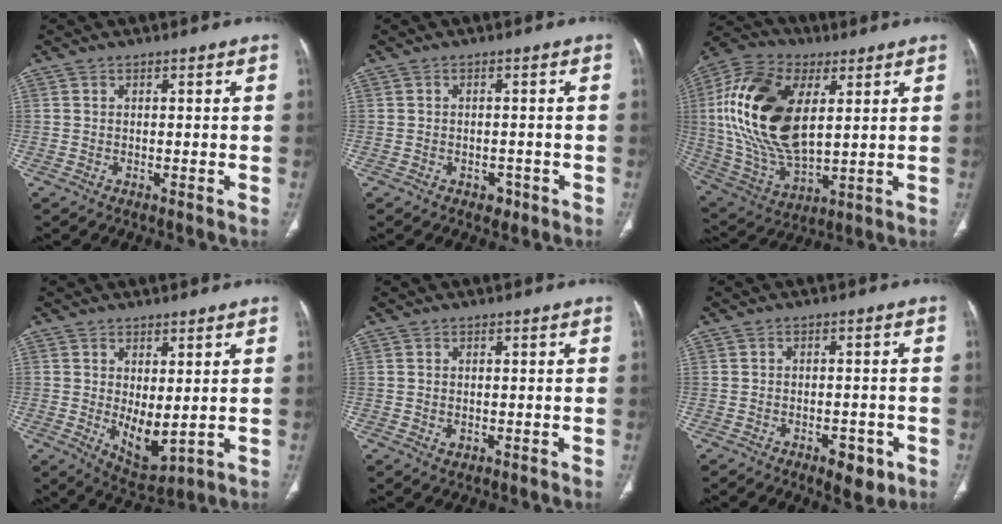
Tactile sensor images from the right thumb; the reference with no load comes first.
{"total": 2.1, "force": [-1.2, 1.5, 0.8], "torque": [-0.002, 0.005, -0.011]}
{"total": 24.4, "force": [5.0, 13.3, 19.8], "torque": [-0.393, -0.016, 0.090]}
{"total": 6.8, "force": [0.1, 3.2, 6.0], "torque": [-0.086, -0.020, 0.020]}
{"total": 1.3, "force": [-0.1, 1.1, 0.8], "torque": [-0.013, -0.002, 0.003]}
{"total": 5.2, "force": [-2.6, 2.7, 3.6], "torque": [-0.033, 0.008, -0.029]}